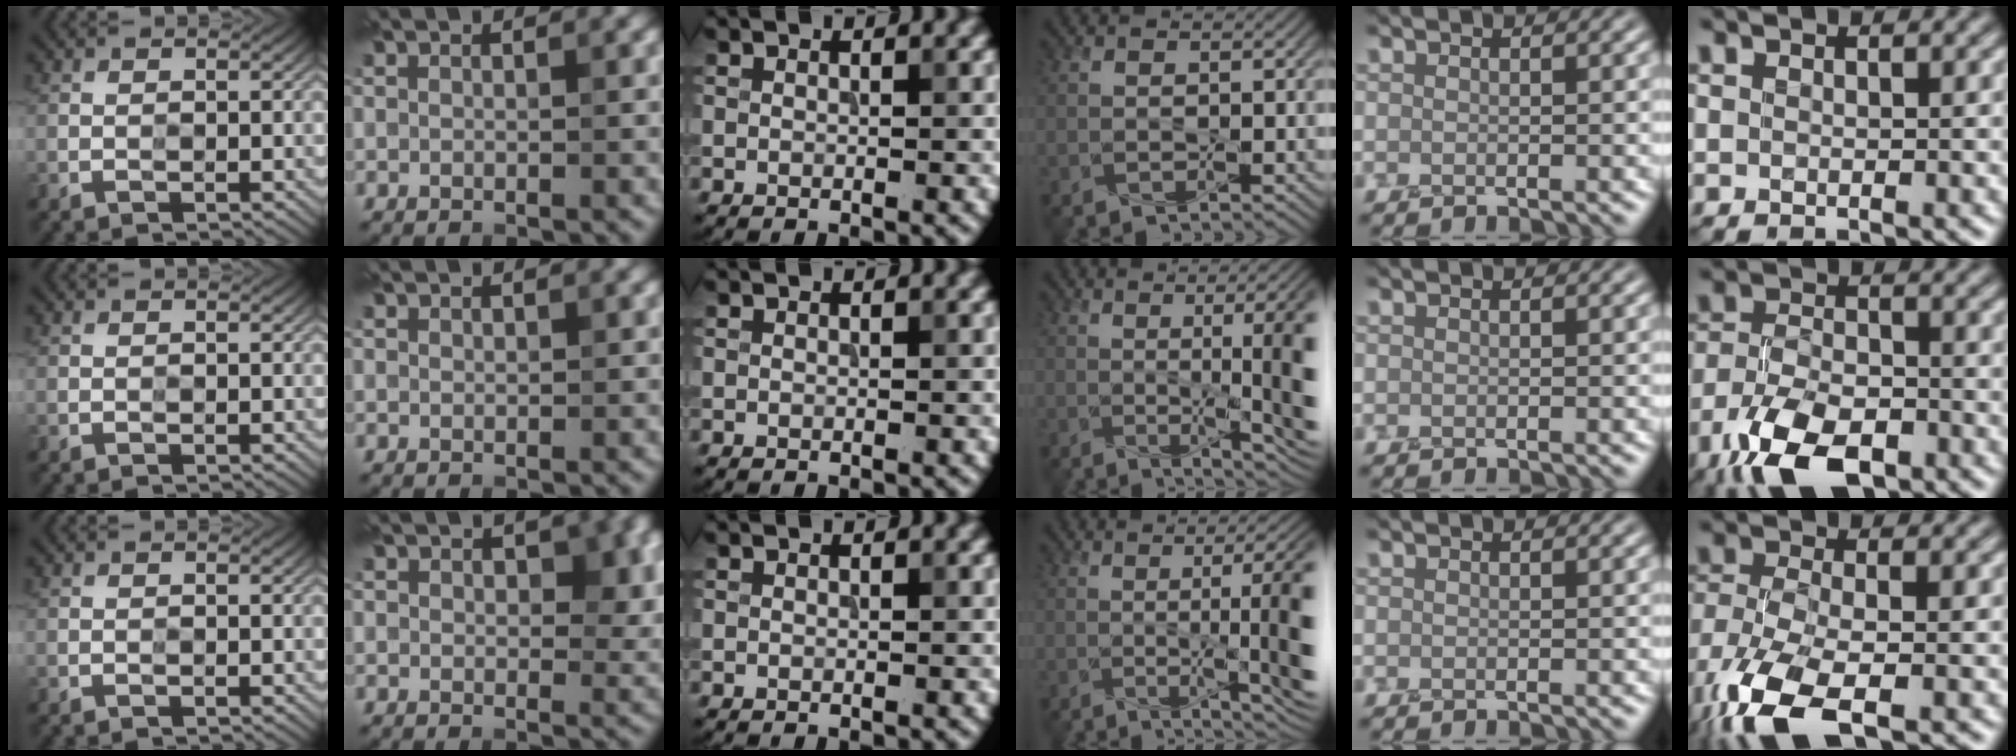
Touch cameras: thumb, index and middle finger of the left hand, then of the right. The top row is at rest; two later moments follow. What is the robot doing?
{"motion": "screw", "object": "flashlight"}